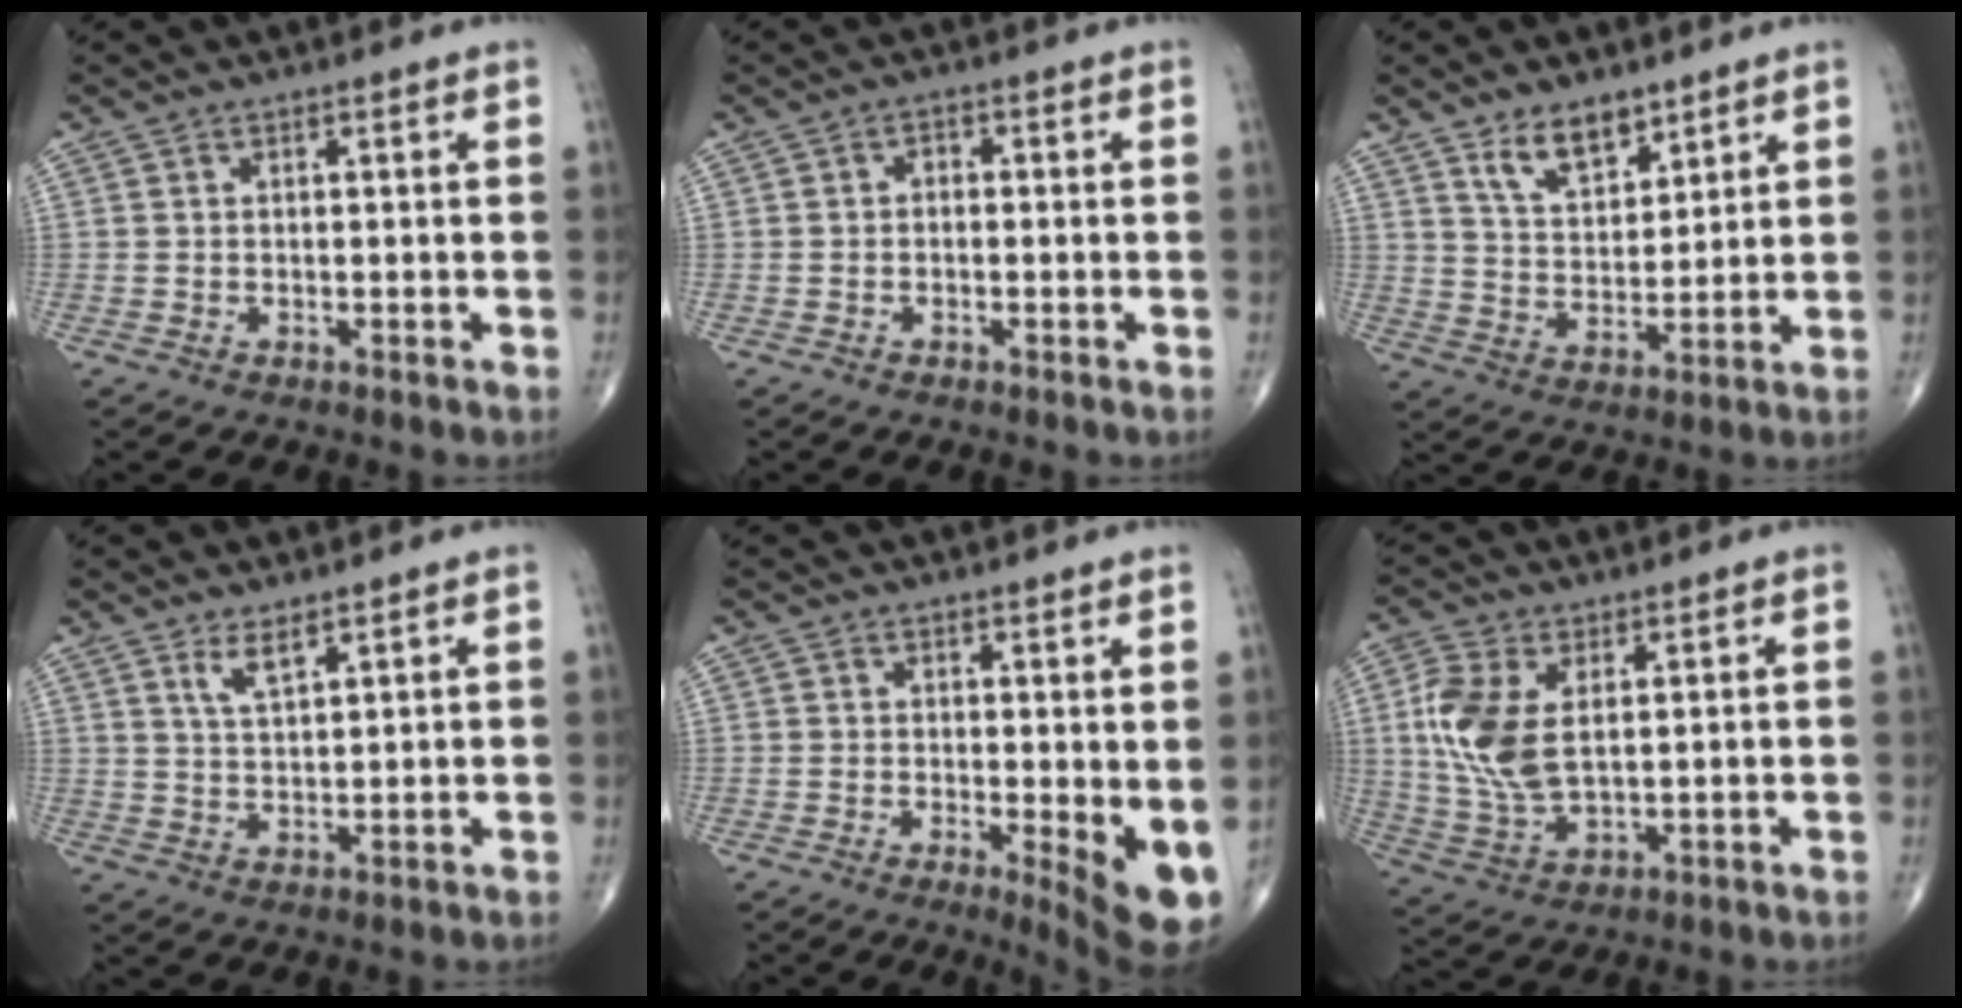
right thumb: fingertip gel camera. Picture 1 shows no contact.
{"total": 1.1, "force": [-0.3, 0.8, 0.7], "torque": [-0.006, 0.003, -0.012]}
{"total": 8.4, "force": [5.7, 4.2, 4.5], "torque": [-0.055, -0.041, 0.108]}
{"total": 3.8, "force": [2.6, 1.1, 2.6], "torque": [-0.047, -0.019, 0.053]}
{"total": 7.5, "force": [0.0, 2.3, 7.1], "torque": [-0.092, -0.017, 0.005]}
{"total": 11.0, "force": [2.2, 5.9, 9.0], "torque": [-0.206, -0.010, 0.049]}